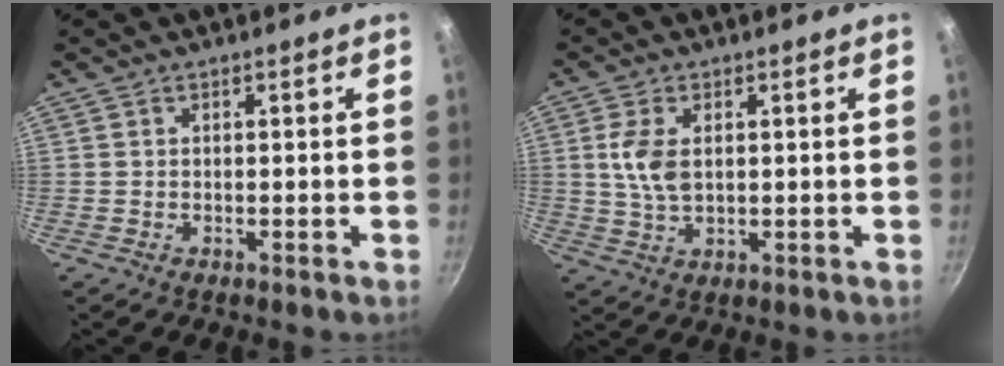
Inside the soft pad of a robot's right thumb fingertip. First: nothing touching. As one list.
[{"total": 6.4, "force": [1.2, 3.7, 5.1], "torque": [-0.102, -0.003, 0.026]}]